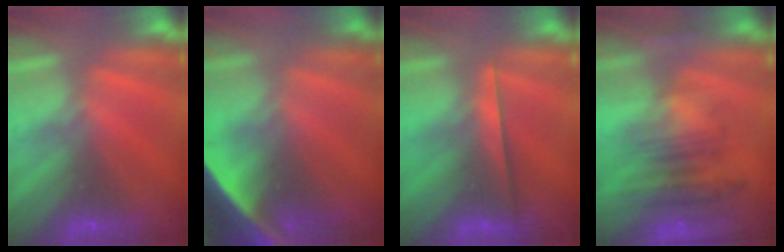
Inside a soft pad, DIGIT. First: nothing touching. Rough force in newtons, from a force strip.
{"total": 7.8}
{"total": 2.3}
{"total": 7.5}